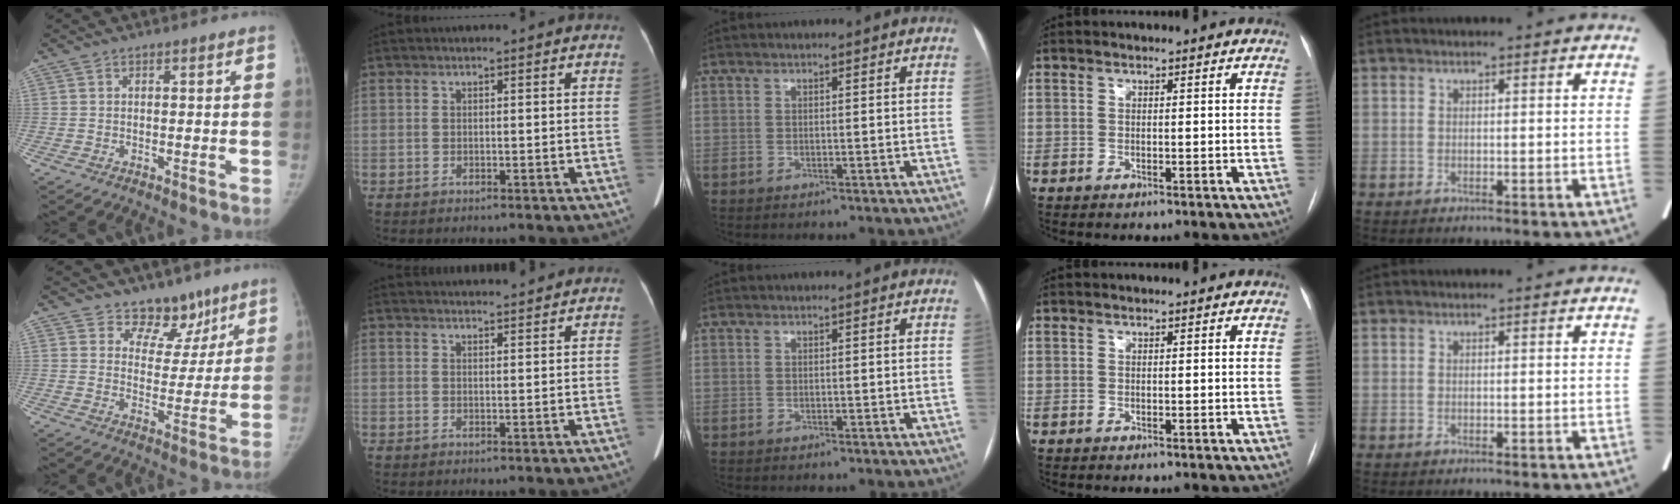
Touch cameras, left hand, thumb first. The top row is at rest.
{"thumb": {"total": 8.9, "force": [6.4, 5.7, 2.0], "torque": [0.024, -0.038, 0.101]}, "index": {"total": 7.2, "force": [7.0, 0.2, 1.6], "torque": [-0.022, 0.024, 0.087]}}